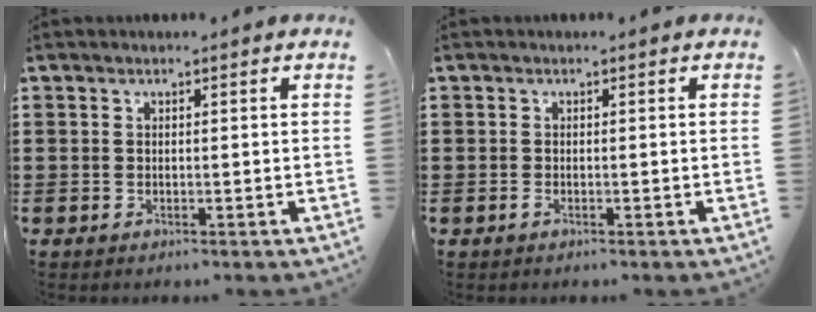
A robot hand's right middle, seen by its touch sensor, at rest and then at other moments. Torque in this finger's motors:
{"motor_torque": [0.13, 0.14, 0.06, 0.02]}